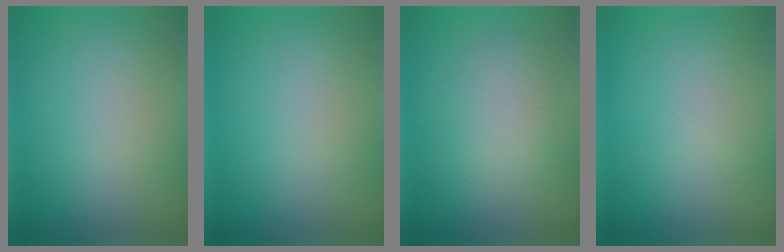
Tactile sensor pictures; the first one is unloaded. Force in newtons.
{"total": 0.0}
{"total": 2.9, "press": 2.9, "slide": 0.1}
{"total": 0.0}